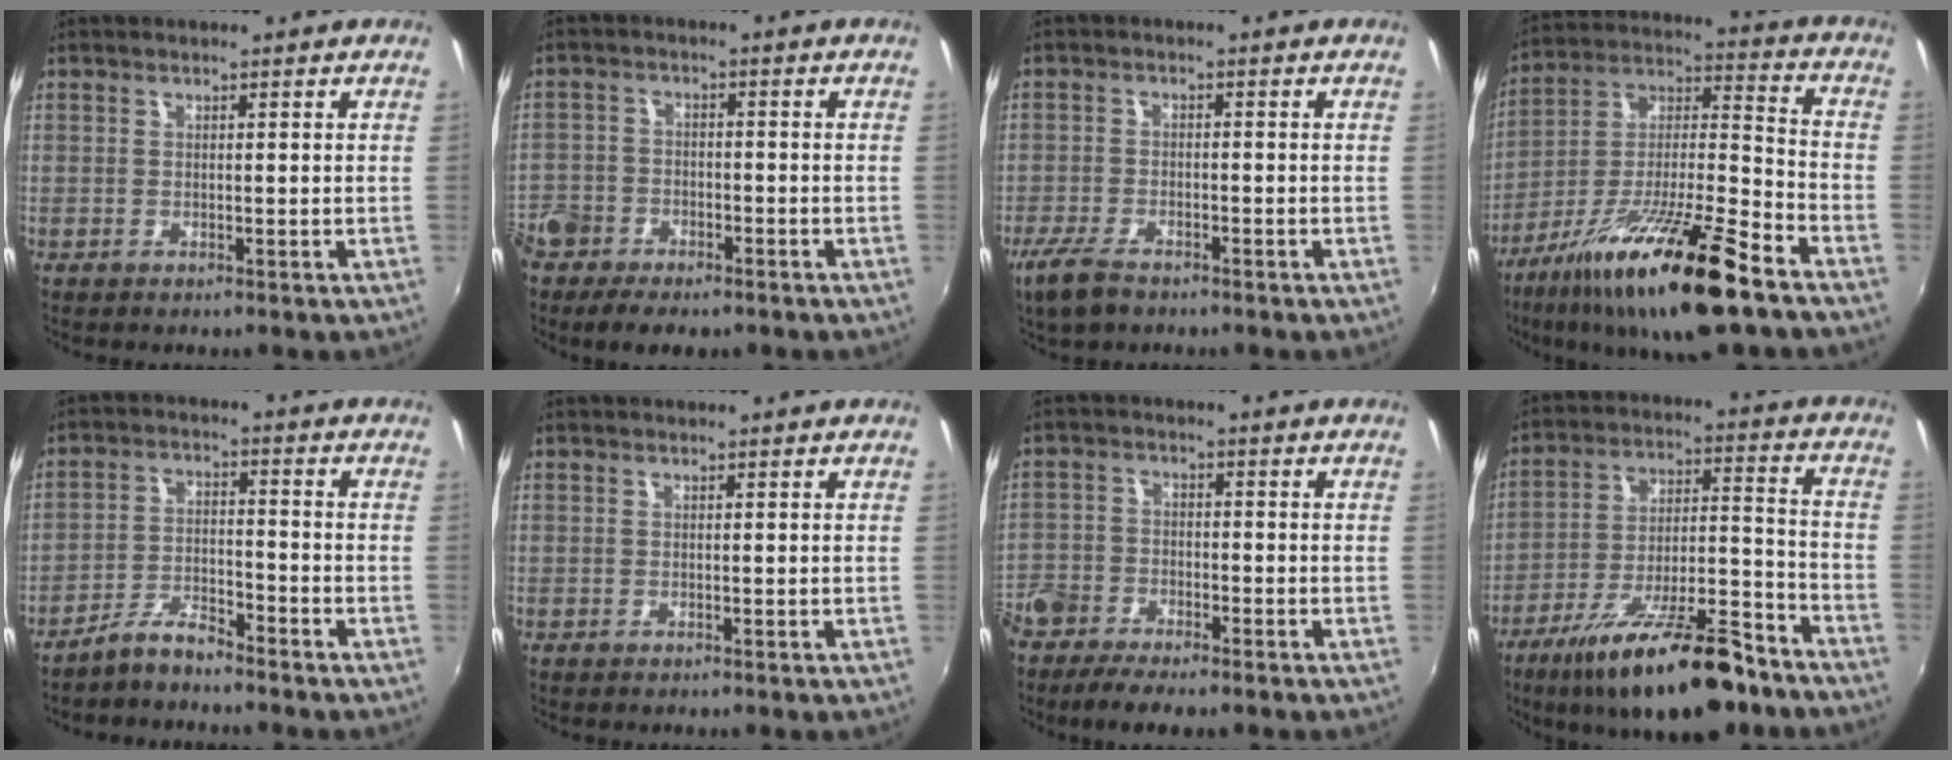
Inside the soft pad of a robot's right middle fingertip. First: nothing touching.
{"total": 10.3, "force": [-7.1, 6.1, 4.3], "torque": [-0.126, -0.012, -0.130]}
{"total": 6.4, "force": [-4.7, 2.4, 3.8], "torque": [-0.104, -0.019, -0.092]}
{"total": 21.5, "force": [-13.6, 3.3, 16.4], "torque": [-0.288, -0.019, -0.240]}
{"total": 5.2, "force": [-4.7, 1.0, 2.1], "torque": [-0.051, 0.008, -0.086]}
{"total": 0.0}
{"total": 8.4, "force": [-6.5, 3.6, 3.8], "torque": [-0.104, -0.016, -0.129]}
{"total": 21.4, "force": [-15.4, 5.9, 13.6], "torque": [-0.235, -0.019, -0.237]}